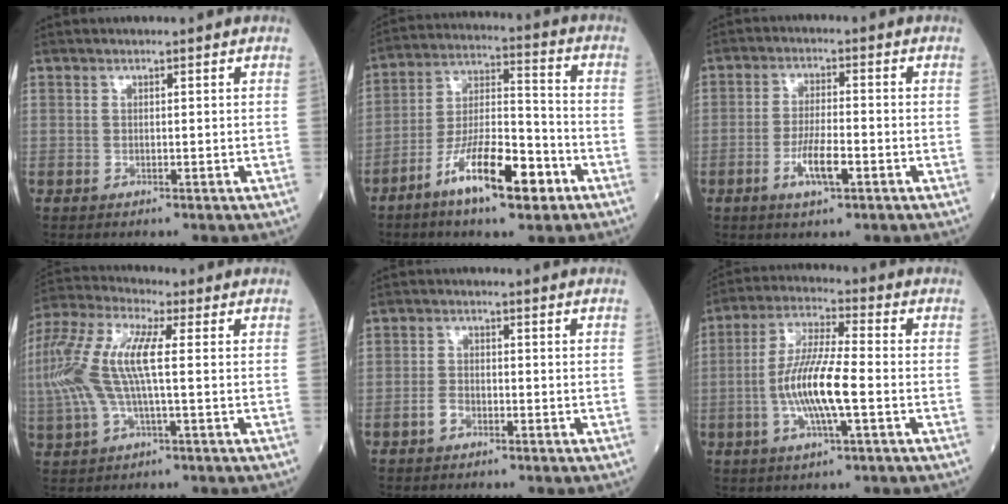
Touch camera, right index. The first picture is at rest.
{"total": 12.8, "force": [-7.1, 3.1, 10.2], "torque": [-0.192, 0.002, -0.122]}
{"total": 5.4, "force": [-2.3, 1.1, 4.8], "torque": [-0.093, -0.003, -0.040]}
{"total": 14.7, "force": [0.9, 4.1, 14.1], "torque": [-0.334, 0.022, 0.013]}
{"total": 2.2, "force": [-1.2, 1.3, 1.2], "torque": [-0.024, 0.004, -0.022]}
{"total": 11.1, "force": [-2.3, 1.4, 10.8], "torque": [-0.214, 0.000, -0.047]}